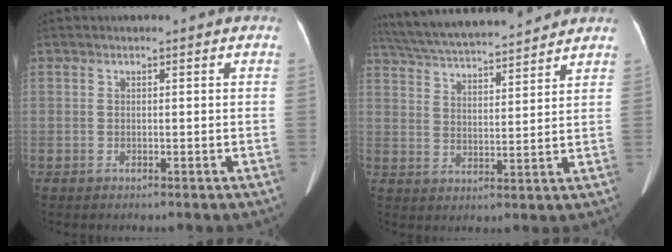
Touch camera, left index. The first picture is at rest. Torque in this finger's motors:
{"motor_torque": [0.96, -1.18, 0.11, 0.11]}